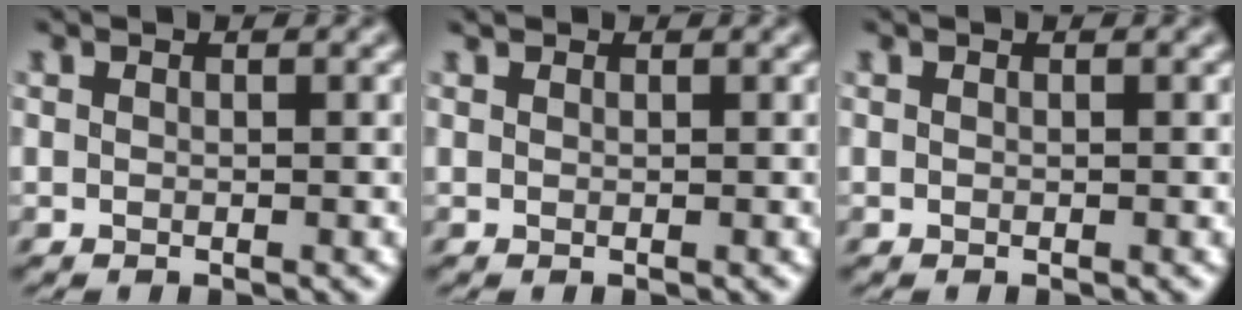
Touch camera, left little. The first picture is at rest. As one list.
[{"total": 0.9, "force": [0.7, 0.4, 0.3], "torque": [-0.003, 0.006, 0.007]}, {"total": 0.0}]